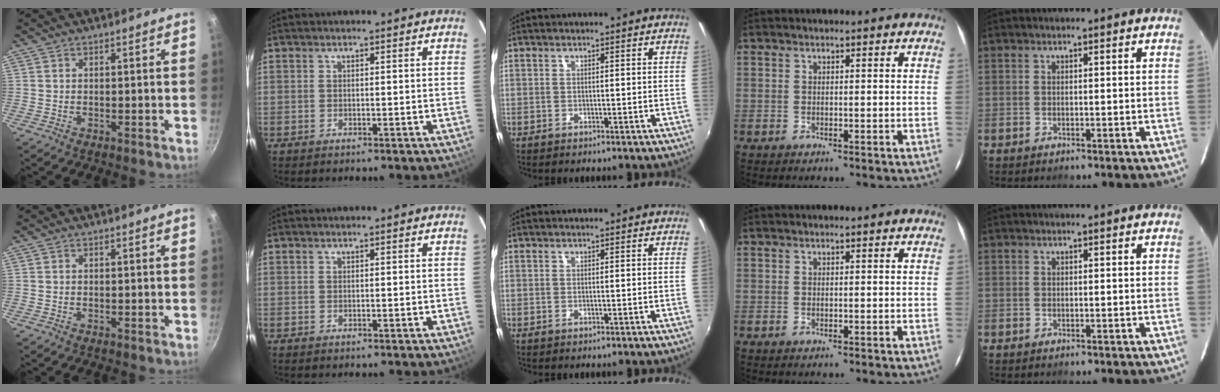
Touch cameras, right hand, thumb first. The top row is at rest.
{}